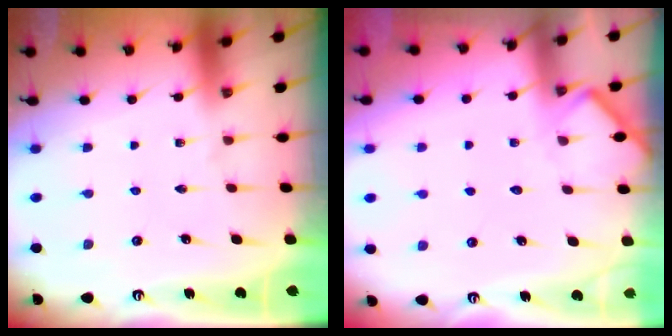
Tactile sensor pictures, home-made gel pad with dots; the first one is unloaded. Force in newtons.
{"total": 5.2, "press": 5.2, "slide": 0.6}